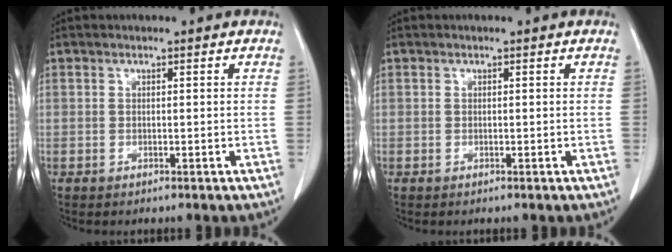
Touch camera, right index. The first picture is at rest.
{"total": 0.0}